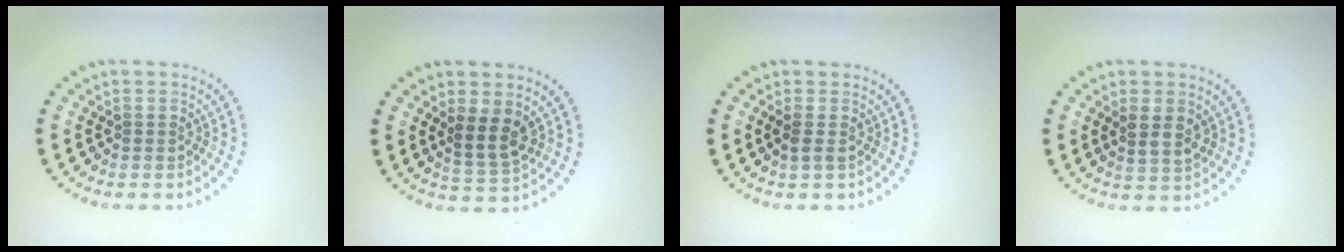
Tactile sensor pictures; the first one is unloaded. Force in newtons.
{"total": 2.9, "press": 2.6, "slide": 1.3}
{"total": 1.0, "press": 1.0, "slide": 0.4}
{"total": 2.3, "press": 2.1, "slide": 1.0}